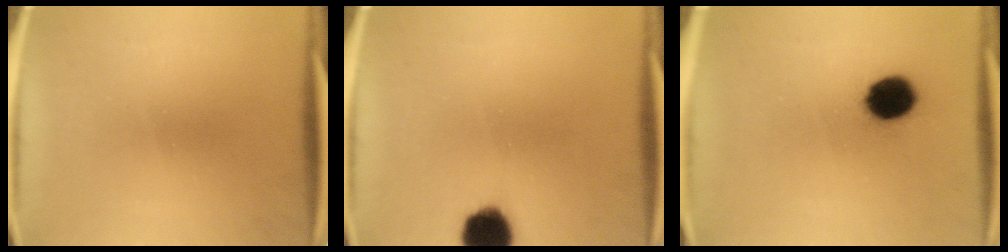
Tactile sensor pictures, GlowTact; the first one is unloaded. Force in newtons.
{"total": 9.3}
{"total": 9.9}